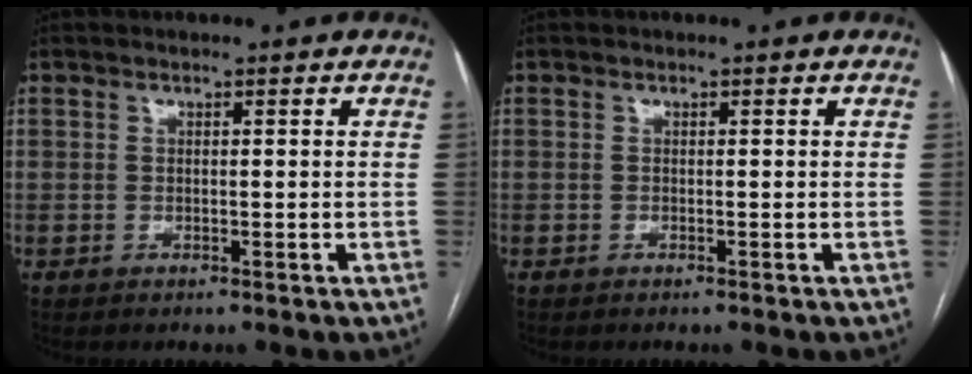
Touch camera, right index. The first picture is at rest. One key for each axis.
{"total": 0.0}